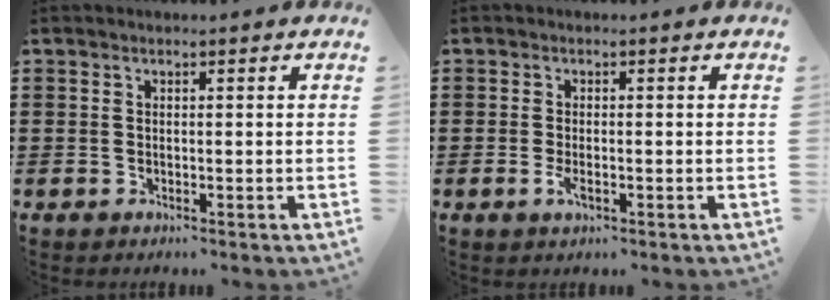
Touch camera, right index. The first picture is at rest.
{"total": 1.9, "force": [-0.7, 0.6, 1.7], "torque": [-0.048, -0.009, -0.016]}